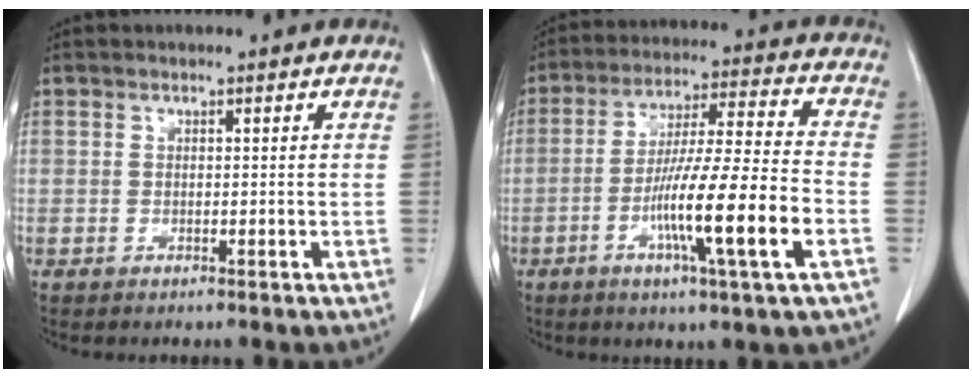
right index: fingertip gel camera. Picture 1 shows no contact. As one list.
[{"total": 15.2, "force": [-5.1, -0.4, 14.3], "torque": [-0.254, -0.008, -0.090]}]